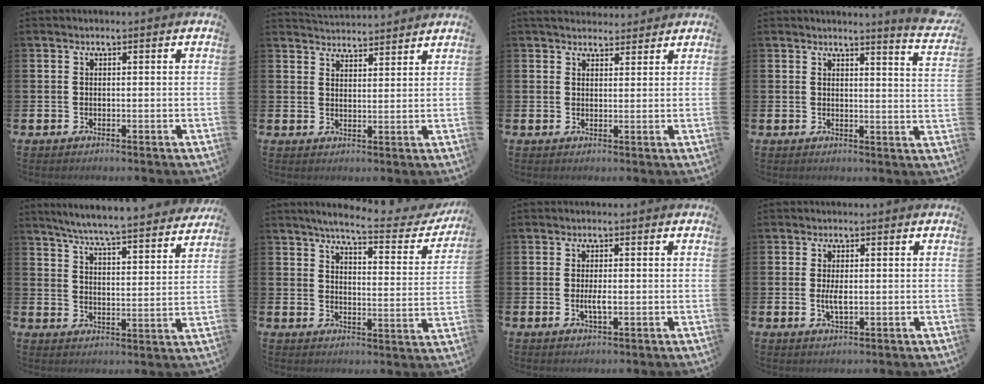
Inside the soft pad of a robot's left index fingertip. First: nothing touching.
{"total": 3.9, "force": [3.9, 0.1, -0.3], "torque": [-0.004, -0.024, 0.072]}
{"total": 3.7, "force": [3.5, 1.2, 0.6], "torque": [-0.012, -0.013, 0.064]}
{"total": 3.5, "force": [3.4, -0.4, 0.9], "torque": [-0.002, -0.037, 0.051]}
{"total": 6.5, "force": [6.2, -0.2, 1.9], "torque": [-0.058, -0.053, 0.104]}
{"total": 5.7, "force": [5.1, 0.4, 2.5], "torque": [-0.058, -0.039, 0.079]}
{"total": 2.1, "force": [-0.2, 0.7, 2.0], "torque": [-0.046, 0.002, -0.002]}
{"total": 2.7, "force": [0.1, 1.1, 2.5], "torque": [-0.041, -0.002, -0.001]}